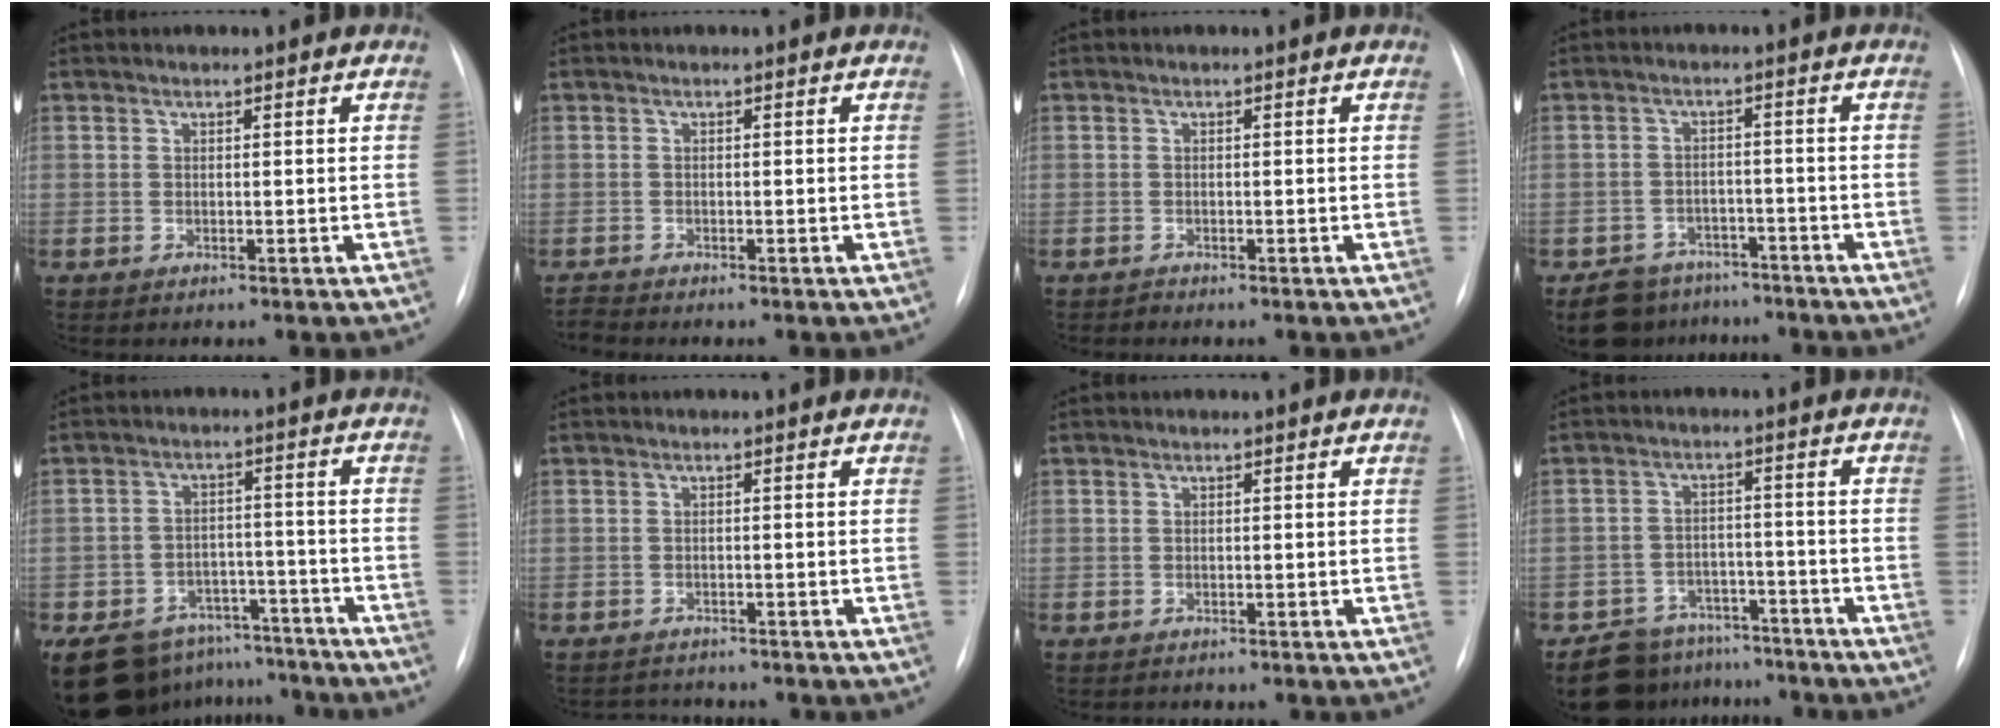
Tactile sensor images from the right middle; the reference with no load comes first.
{"total": 1.0, "force": [-0.9, -0.3, -0.1], "torque": [-0.002, -0.009, -0.020]}
{"total": 0.0}
{"total": 6.9, "force": [-5.6, 4.0, 0.7], "torque": [0.000, 0.014, -0.086]}
{"total": 15.3, "force": [-12.5, 7.9, 3.9], "torque": [-0.070, 0.026, -0.174]}
{"total": 2.5, "force": [-2.4, 0.7, -0.4], "torque": [0.004, -0.007, -0.034]}
{"total": 0.8, "force": [-0.6, 0.5, -0.1], "torque": [-0.009, 0.001, -0.009]}
{"total": 8.9, "force": [-7.7, 4.6, 0.4], "torque": [0.005, 0.025, -0.115]}